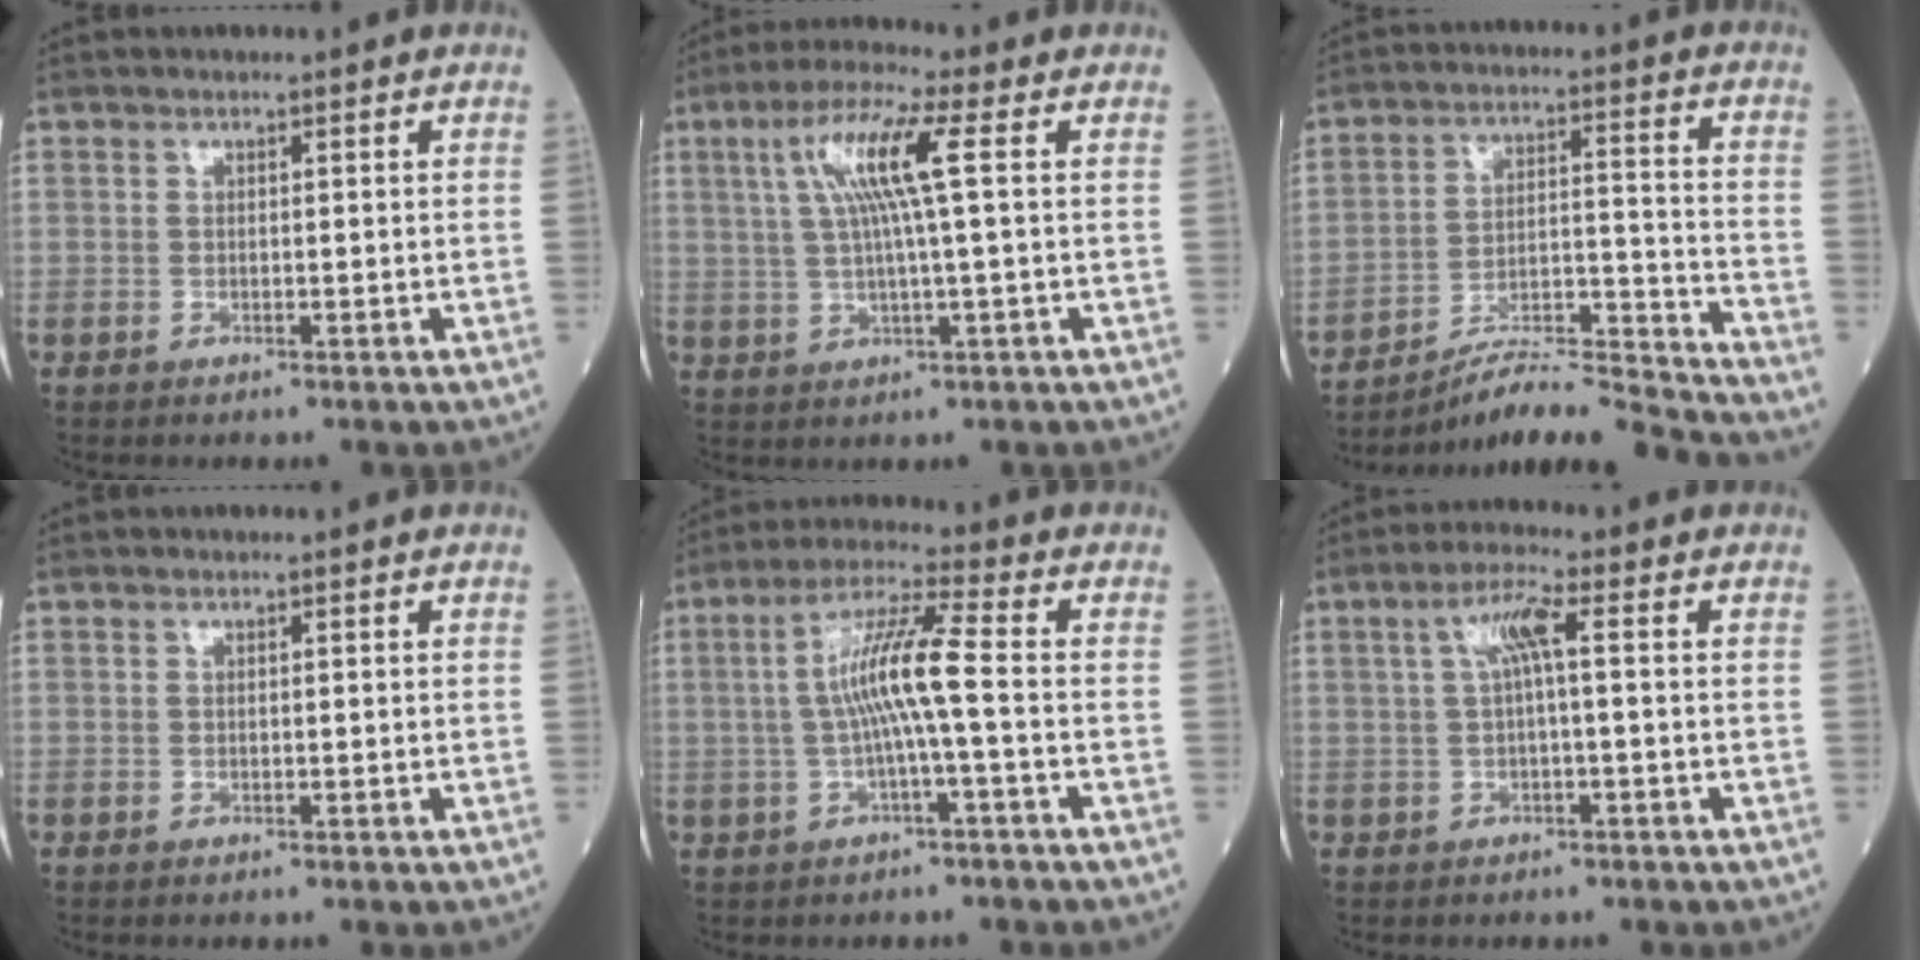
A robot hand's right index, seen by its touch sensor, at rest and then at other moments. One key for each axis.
{"total": 9.0, "fx": 2.4, "fy": -0.2, "fz": 8.6, "tx": -0.172, "ty": 0.016, "tz": 0.045}
{"total": 14.8, "fx": -14.2, "fy": -2.1, "fz": 3.9, "tx": -0.055, "ty": 0.024, "tz": -0.232}
{"total": 0.0}
{"total": 8.6, "fx": -0.5, "fy": -0.3, "fz": 8.5, "tx": -0.166, "ty": 0.016, "tz": -0.011}
{"total": 4.4, "fx": 0.7, "fy": 0.3, "fz": 4.4, "tx": -0.085, "ty": 0.017, "tz": 0.016}